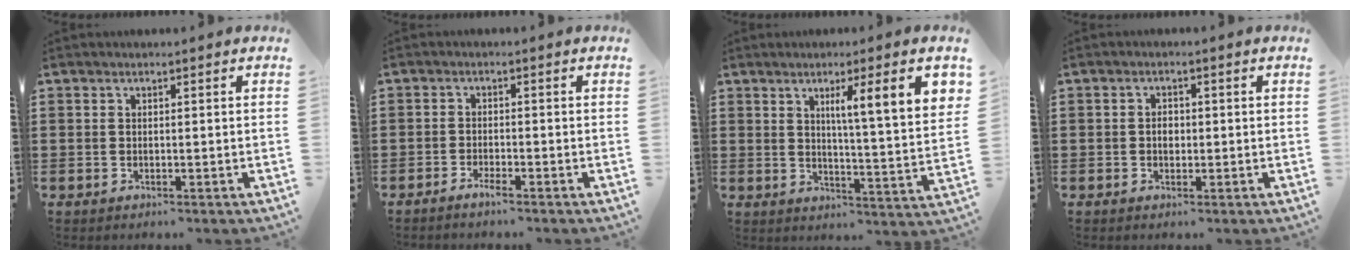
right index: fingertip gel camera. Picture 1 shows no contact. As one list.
[{"total": 1.6, "force": [-1.5, 0.1, 0.6], "torque": [-0.012, -0.001, -0.027]}, {"total": 8.5, "force": [3.9, -0.1, 7.5], "torque": [-0.127, -0.015, 0.056]}, {"total": 1.8, "force": [-0.2, 1.1, 1.4], "torque": [-0.028, 0.006, -0.005]}]